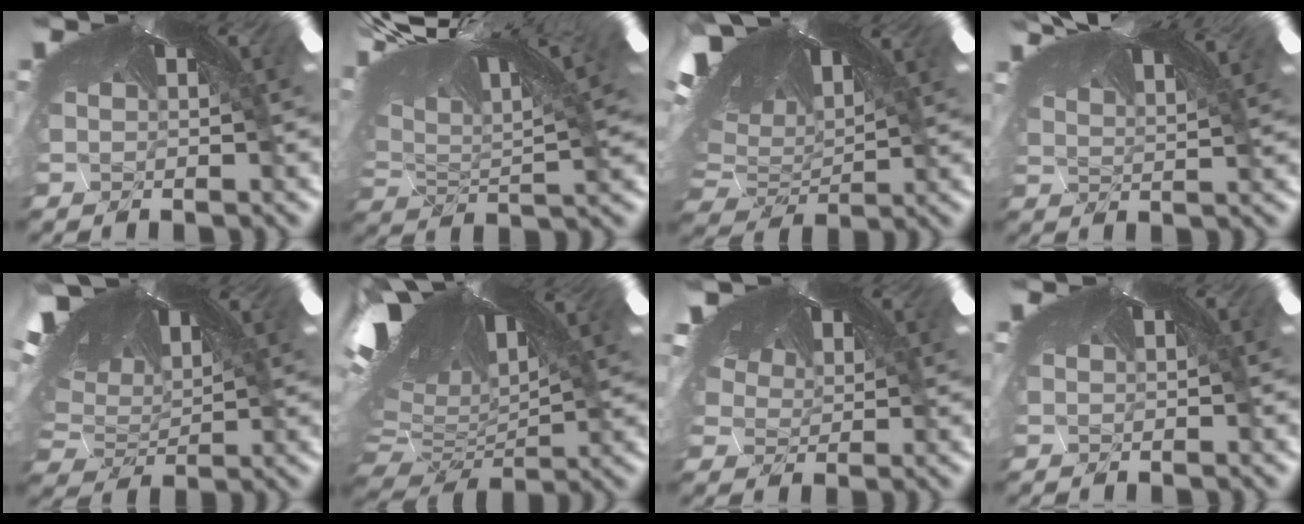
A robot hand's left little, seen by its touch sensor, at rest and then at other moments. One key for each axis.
{"total": 1.7, "fx": -1.5, "fy": -0.5, "fz": 0.6, "tx": -0.030, "ty": -0.021, "tz": -0.016}
{"total": 2.7, "fx": -2.7, "fy": -0.3, "fz": 0.5, "tx": -0.044, "ty": -0.047, "tz": -0.026}
{"total": 1.8, "fx": -1.8, "fy": 0.3, "fz": 0.1, "tx": 0.006, "ty": -0.021, "tz": -0.016}
{"total": 2.4, "fx": -2.4, "fy": -0.1, "fz": 0.4, "tx": -0.044, "ty": -0.045, "tz": -0.020}
{"total": 3.2, "fx": -3.0, "fy": -0.8, "fz": 0.6, "tx": -0.064, "ty": -0.057, "tz": -0.028}
{"total": 1.3, "fx": -0.8, "fy": 0.7, "fz": 0.7, "tx": -0.019, "ty": -0.007, "tz": -0.014}
{"total": 0.0}